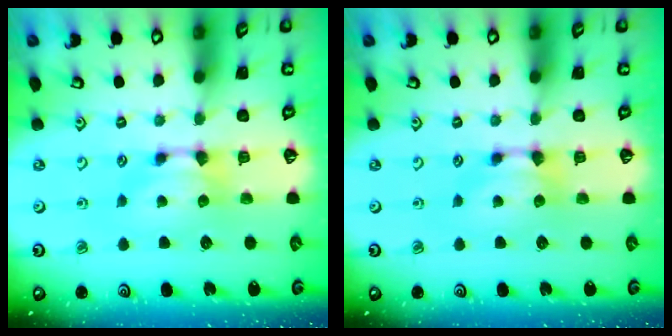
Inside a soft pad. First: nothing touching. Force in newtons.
{"total": 0.0}